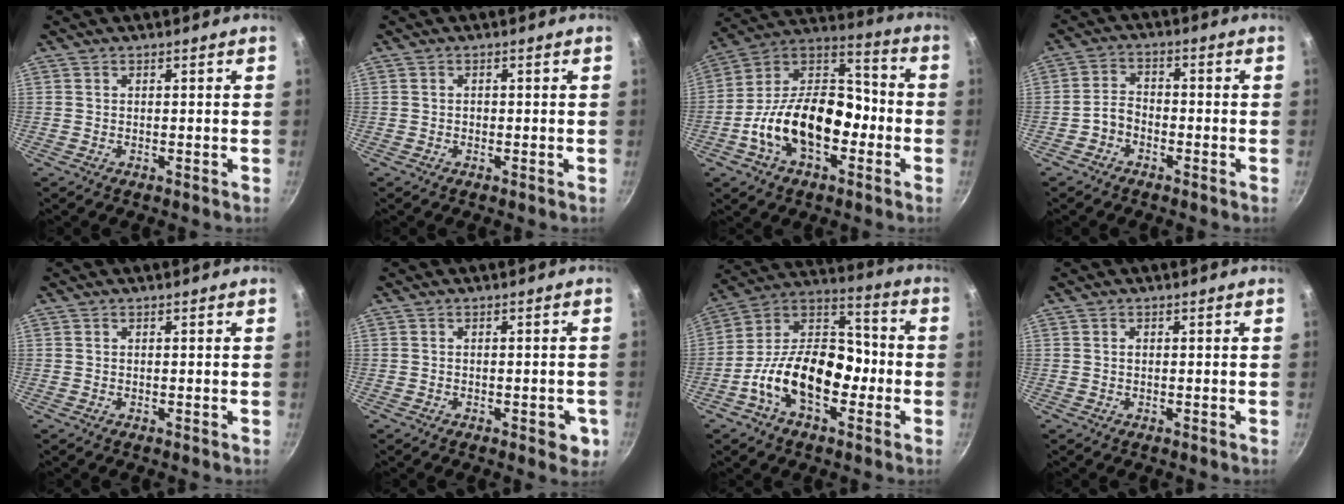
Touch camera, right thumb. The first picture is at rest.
{"total": 0.5, "force": [-0.2, 0.4, 0.2], "torque": [-0.002, 0.002, -0.004]}
{"total": 20.7, "force": [-5.9, 12.7, 15.2], "torque": [-0.227, 0.061, -0.117]}
{"total": 3.7, "force": [-2.2, 2.4, 1.8], "torque": [-0.027, 0.032, -0.047]}
{"total": 0.0}
{"total": 4.0, "force": [-1.5, 1.9, 3.2], "torque": [-0.023, 0.004, -0.017]}
{"total": 19.0, "force": [-5.5, 11.6, 14.0], "torque": [-0.199, 0.061, -0.113]}
{"total": 0.5, "force": [0.1, 0.4, 0.4], "torque": [-0.007, 0.002, 0.003]}